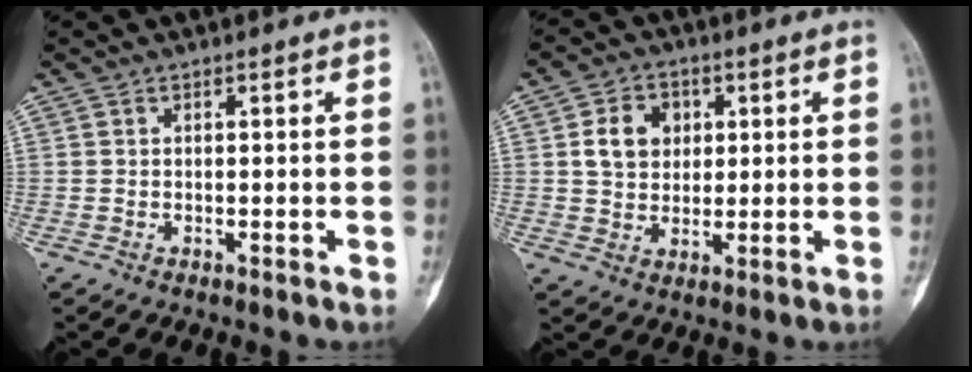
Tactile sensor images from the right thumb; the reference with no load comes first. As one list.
[{"total": 7.7, "force": [1.9, 6.1, 4.2], "torque": [-0.044, -0.002, 0.031]}]